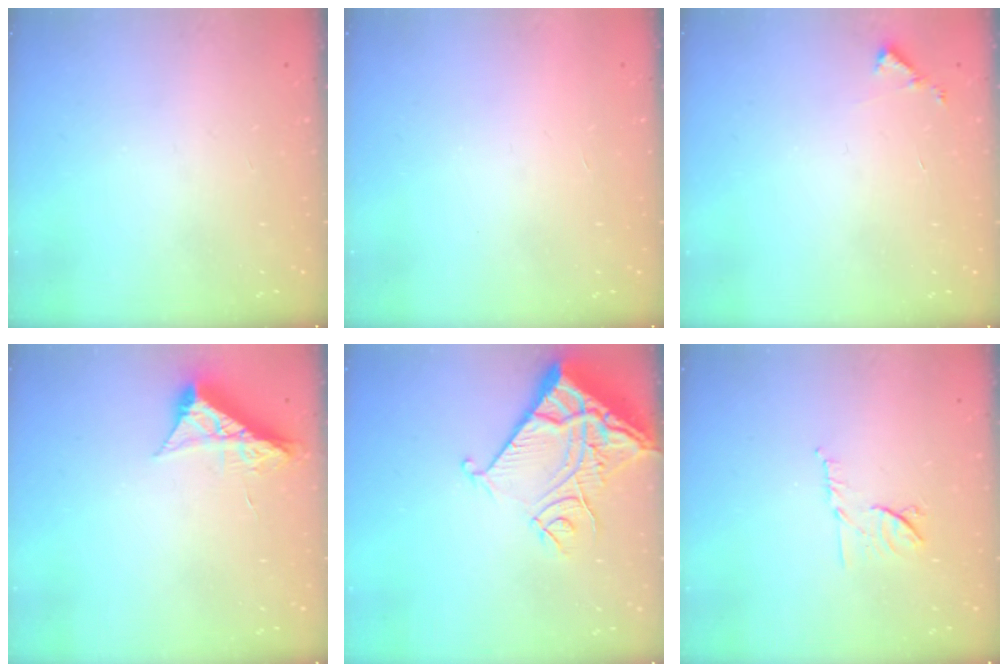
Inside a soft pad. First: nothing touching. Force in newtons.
{"total": 1.6, "press": 1.6, "slide": 0.1}
{"total": 3.6, "press": 3.6, "slide": 0.3}
{"total": 8.6, "press": 8.6, "slide": 0.4}
{"total": 12.8, "press": 12.7, "slide": 1.7}
{"total": 8.0, "press": 7.9, "slide": 1.0}